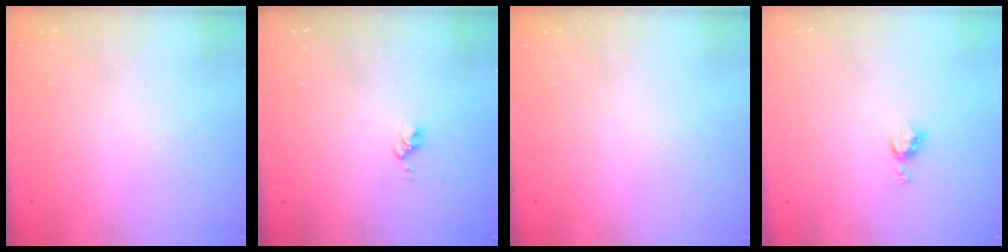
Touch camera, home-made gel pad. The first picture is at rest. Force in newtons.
{"total": 2.8, "press": 2.8, "slide": 0.4}
{"total": 0.0}
{"total": 5.0, "press": 4.9, "slide": 0.7}